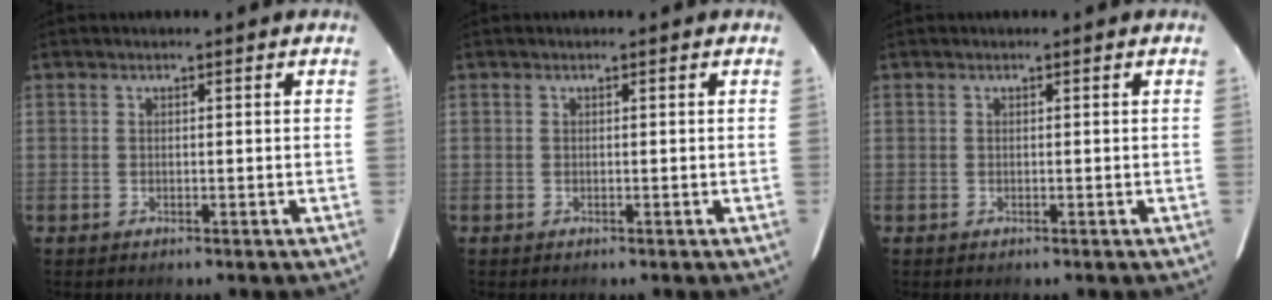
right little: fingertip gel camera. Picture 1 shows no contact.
{"total": 0.0}
{"total": 0.0}